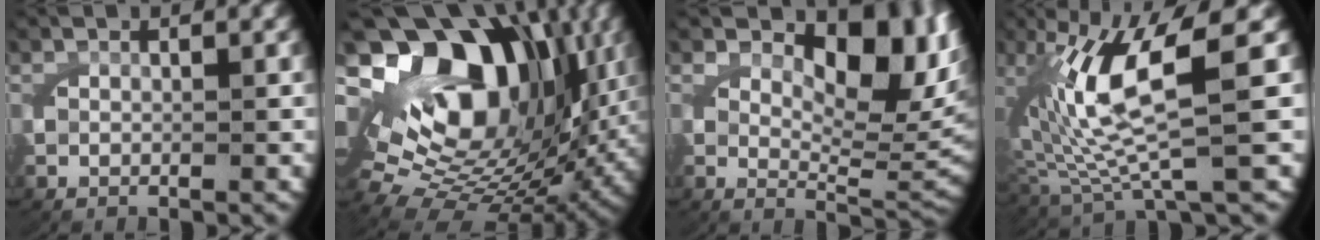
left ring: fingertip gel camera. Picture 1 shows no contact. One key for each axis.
{"total": 24.4, "fx": 3.2, "fy": 16.9, "fz": 17.3, "tx": -0.298, "ty": -0.007, "tz": 0.055}
{"total": 8.6, "fx": 2.8, "fy": 4.3, "fz": 6.9, "tx": -0.091, "ty": -0.014, "tz": 0.047}
{"total": 10.4, "fx": 1.3, "fy": 4.9, "fz": 9.0, "tx": -0.189, "ty": -0.009, "tz": 0.032}